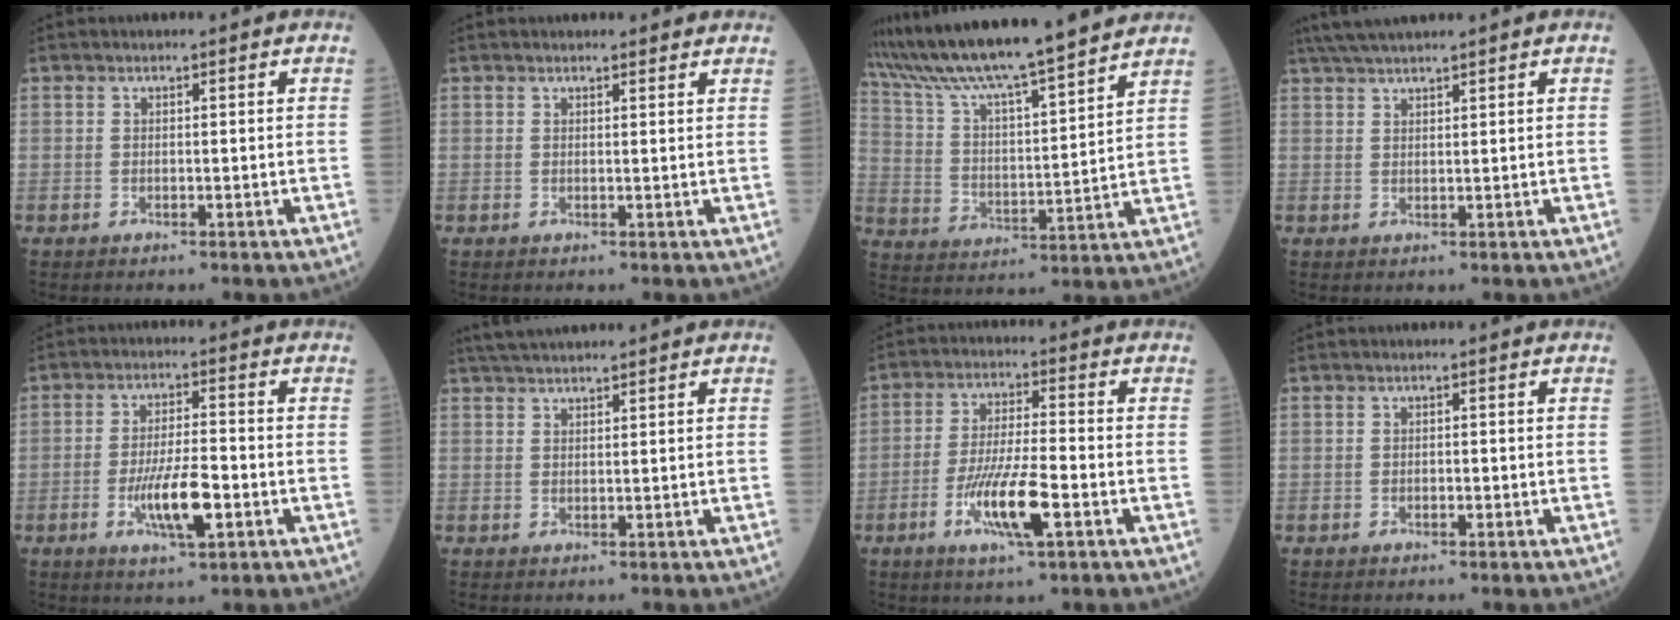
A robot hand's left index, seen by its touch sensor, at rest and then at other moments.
{"total": 3.3, "force": [3.1, 0.9, 0.9], "torque": [-0.010, 0.009, 0.028]}
{"total": 18.7, "force": [16.7, -0.4, 8.3], "torque": [-0.155, 0.000, 0.273]}
{"total": 4.8, "force": [4.1, -0.3, 2.5], "torque": [-0.050, 0.025, 0.082]}
{"total": 7.7, "force": [-2.8, 1.5, 7.0], "torque": [-0.136, -0.011, -0.049]}
{"total": 4.4, "force": [4.0, 0.2, 1.9], "torque": [-0.035, 0.029, 0.074]}
{"total": 9.3, "force": [-3.9, 1.0, 8.4], "torque": [-0.166, -0.015, -0.071]}
{"total": 0.8, "force": [-0.6, 0.4, 0.5], "torque": [-0.008, -0.002, -0.010]}